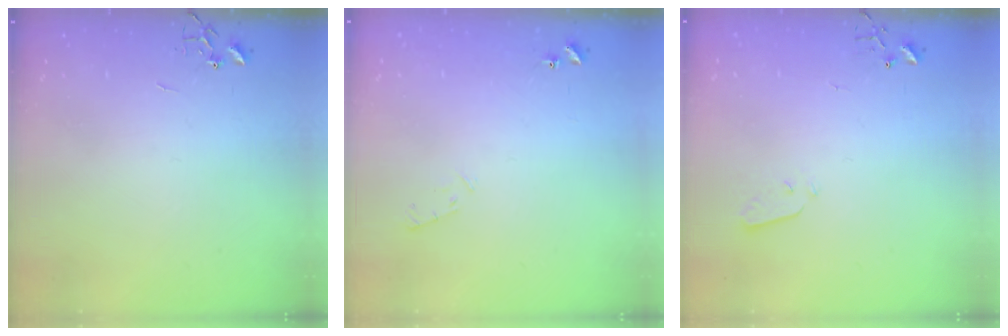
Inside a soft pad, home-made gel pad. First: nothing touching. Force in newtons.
{"total": 5.3, "press": 5.2, "slide": 0.9}
{"total": 3.6, "press": 3.6, "slide": 0.2}